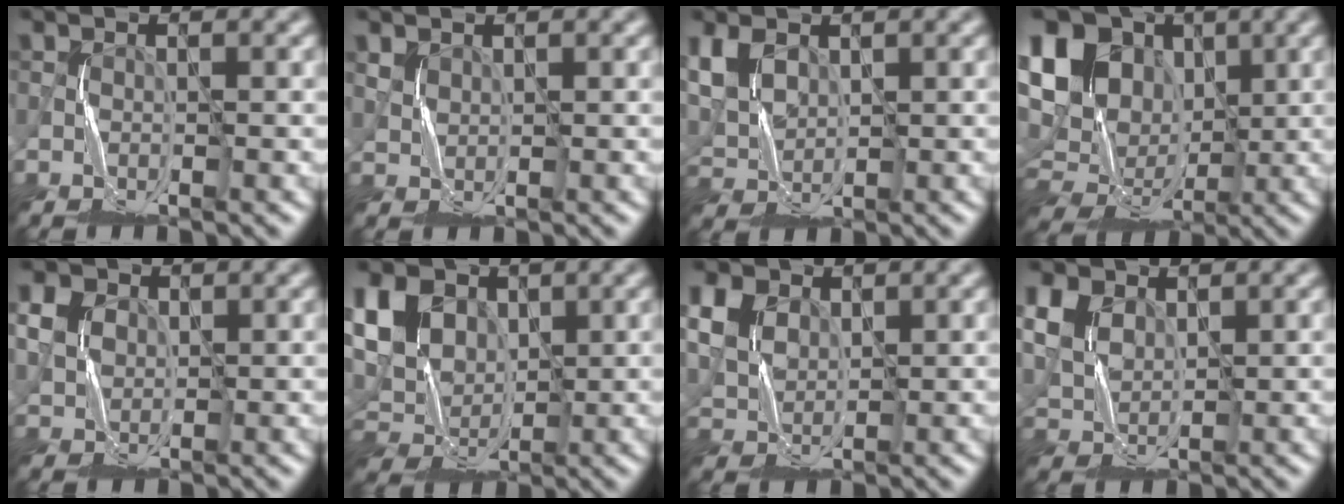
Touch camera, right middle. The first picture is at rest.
{"total": 1.0, "force": [0.8, 0.6, 0.1], "torque": [-0.012, -0.005, 0.022]}
{"total": 4.6, "force": [2.0, 3.0, 2.9], "torque": [-0.078, 0.003, 0.038]}
{"total": 14.6, "force": [3.3, 11.0, 9.1], "torque": [-0.193, 0.028, 0.053]}
{"total": 4.7, "force": [2.0, 3.7, 2.2], "torque": [-0.082, 0.011, 0.036]}
{"total": 9.2, "force": [2.7, 6.9, 5.4], "torque": [-0.136, 0.019, 0.046]}
{"total": 8.3, "force": [3.8, 5.7, 4.7], "torque": [-0.131, 0.025, 0.061]}
{"total": 6.6, "force": [3.2, 4.3, 3.9], "torque": [-0.122, 0.018, 0.064]}